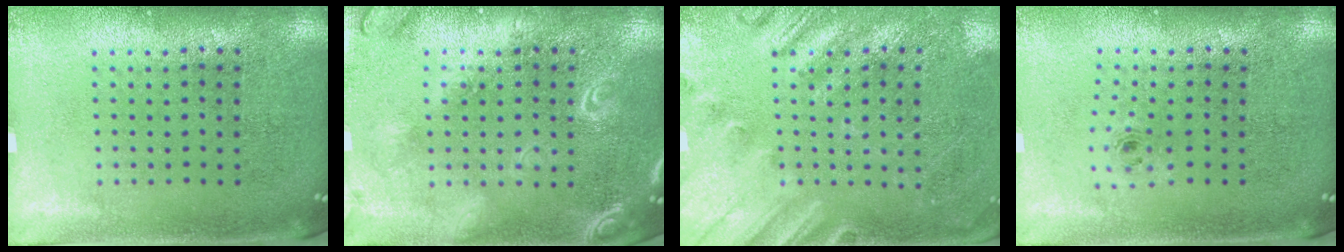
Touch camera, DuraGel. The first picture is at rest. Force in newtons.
{"total": 2.1, "press": 2.1, "slide": 0.2}
{"total": 2.3, "press": 2.1, "slide": 0.9}
{"total": 0.6, "press": 0.3, "slide": 0.6}